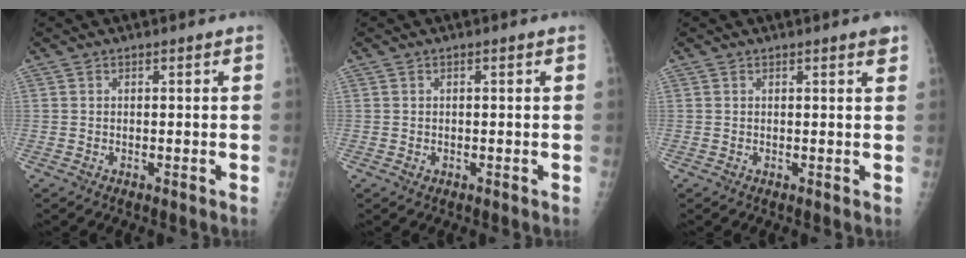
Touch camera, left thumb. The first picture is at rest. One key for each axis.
{"total": 0.6, "fx": 0.0, "fy": 0.4, "fz": 0.4, "tx": -0.003, "ty": -0.001, "tz": 0.002}
{"total": 1.5, "fx": 1.0, "fy": 0.1, "fz": 1.1, "tx": -0.015, "ty": -0.005, "tz": 0.011}